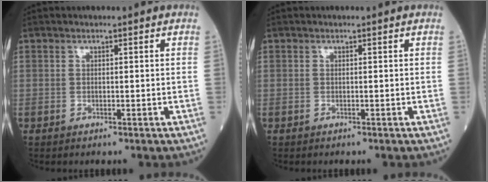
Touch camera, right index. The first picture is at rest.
{"total": 0.0}